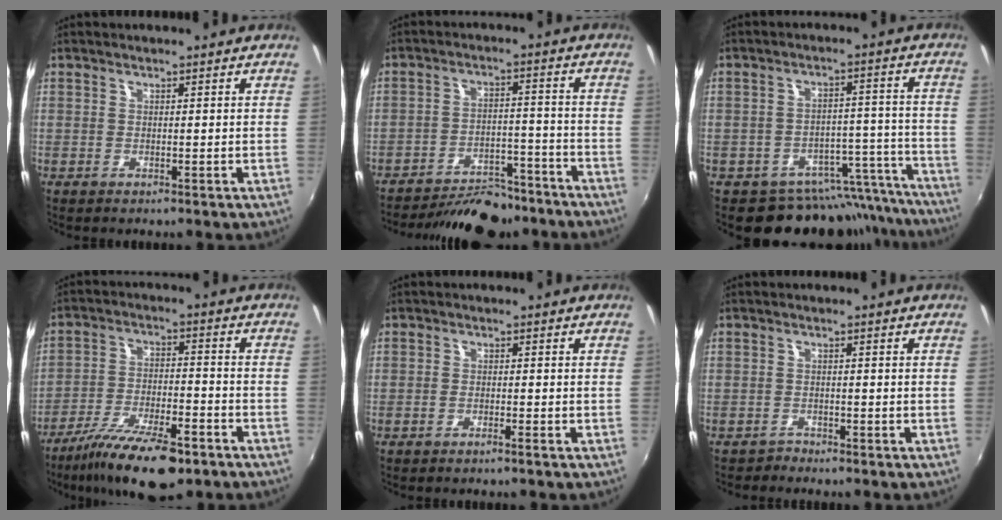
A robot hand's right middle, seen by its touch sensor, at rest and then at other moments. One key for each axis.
{"total": 15.0, "fx": -13.1, "fy": 4.8, "fz": 5.5, "tx": -0.113, "ty": 0.006, "tz": -0.176}
{"total": 15.0, "fx": -13.6, "fy": 5.9, "fz": 1.9, "tx": -0.016, "ty": 0.053, "tz": -0.170}
{"total": 15.3, "fx": -11.0, "fy": 4.4, "fz": 9.7, "tx": -0.193, "ty": -0.035, "tz": -0.186}
{"total": 1.3, "fx": -1.1, "fy": 0.0, "fz": 0.8, "tx": -0.020, "ty": -0.001, "tz": -0.023}
{"total": 1.2, "fx": -1.1, "fy": 0.3, "fz": -0.4, "tx": 0.009, "ty": 0.001, "tz": -0.022}